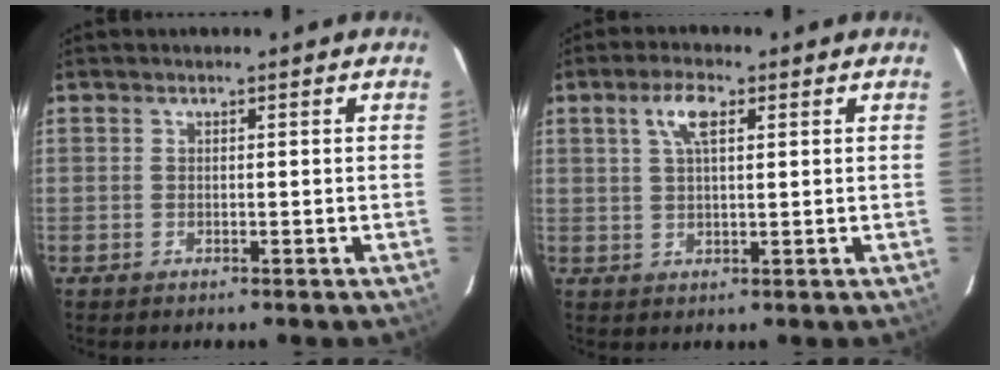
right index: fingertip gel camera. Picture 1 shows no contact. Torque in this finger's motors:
{"motor_torque": [0.22, -0.08, 0.29, 0.08]}